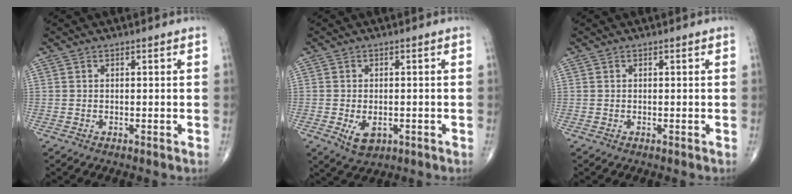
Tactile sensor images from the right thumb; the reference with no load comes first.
{"total": 4.5, "force": [-1.4, 2.8, 3.3], "torque": [-0.047, -0.003, -0.013]}
{"total": 0.0}